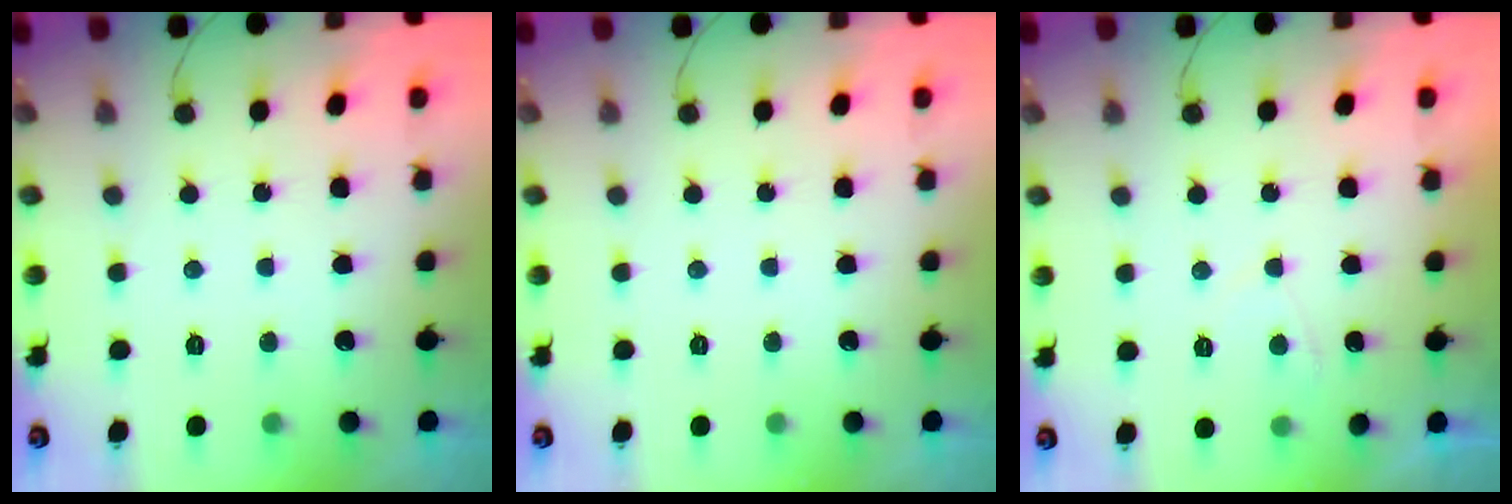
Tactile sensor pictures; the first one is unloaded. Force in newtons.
{"total": 0.0}
{"total": 1.2, "press": 1.0, "slide": 0.6}